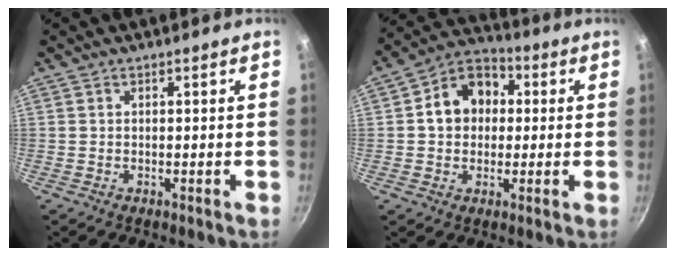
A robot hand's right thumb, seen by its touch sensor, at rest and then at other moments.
{"total": 11.2, "force": [1.4, 9.0, 6.5], "torque": [-0.067, 0.024, 0.003]}